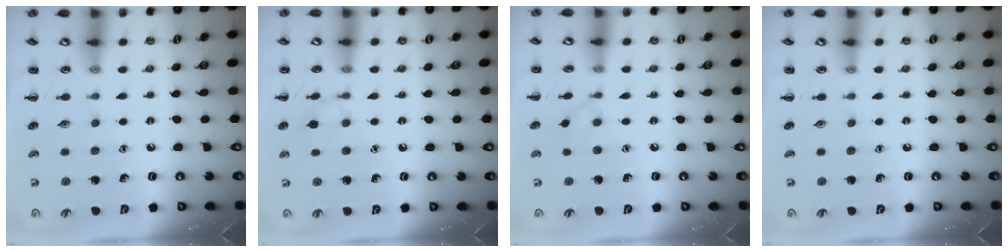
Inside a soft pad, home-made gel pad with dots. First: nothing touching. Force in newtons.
{"total": 5.4, "press": 5.1, "slide": 1.9}
{"total": 2.8, "press": 2.5, "slide": 1.1}
{"total": 0.0}